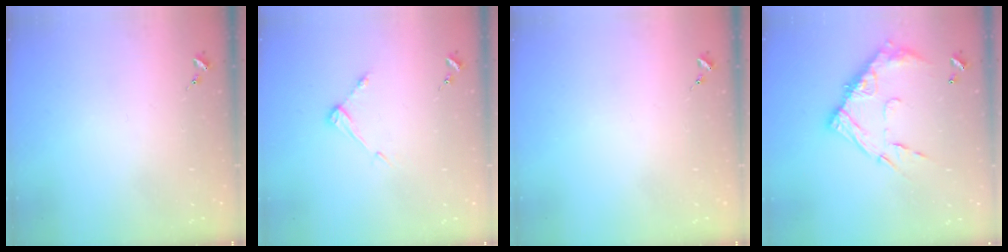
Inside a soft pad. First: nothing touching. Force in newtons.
{"total": 5.2, "press": 5.1, "slide": 0.3}
{"total": 0.0}
{"total": 16.0, "press": 15.9, "slide": 1.4}